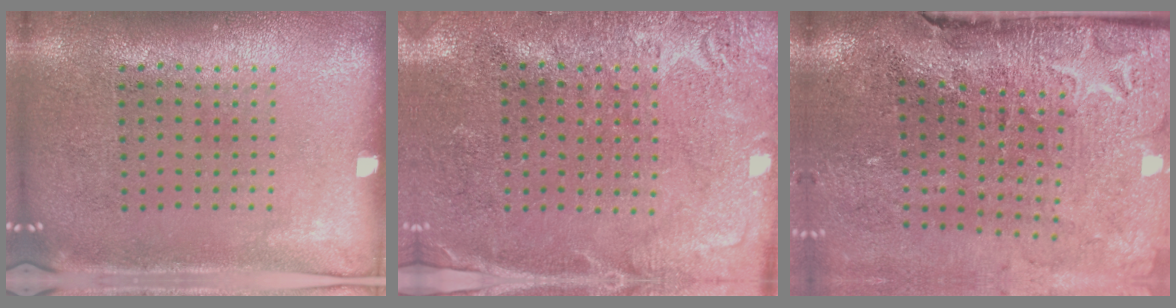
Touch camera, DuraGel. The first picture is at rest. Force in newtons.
{"total": 2.7, "press": 2.6, "slide": 0.6}
{"total": 3.7, "press": 3.3, "slide": 1.7}